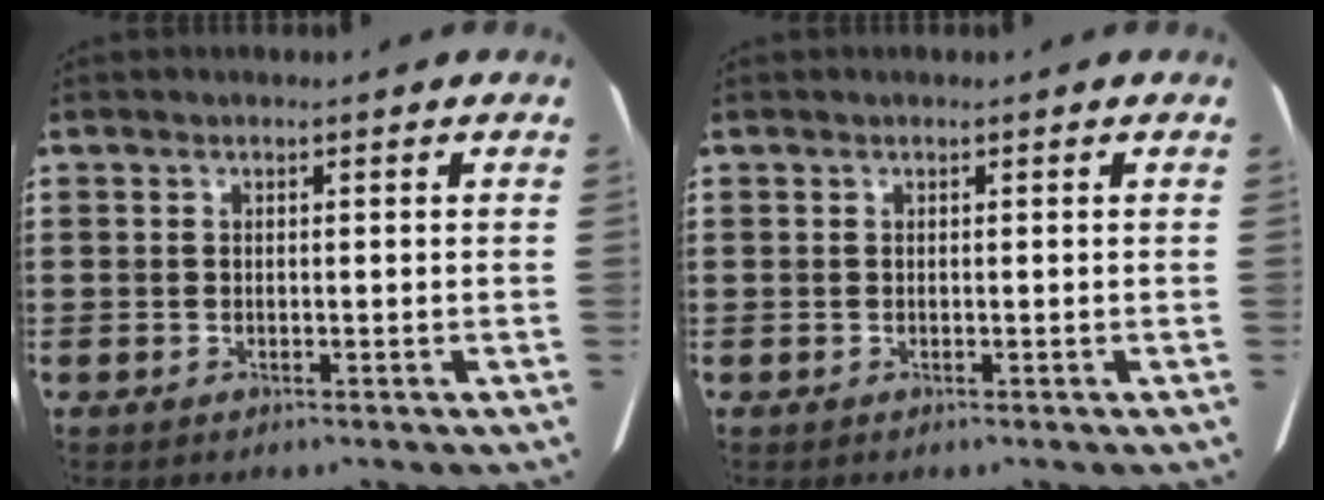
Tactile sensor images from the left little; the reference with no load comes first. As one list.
[{"total": 0.0}]